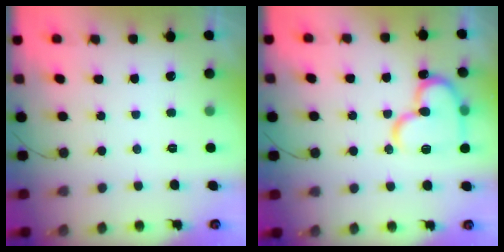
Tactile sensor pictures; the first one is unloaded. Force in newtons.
{"total": 17.4, "press": 17.3, "slide": 1.8}